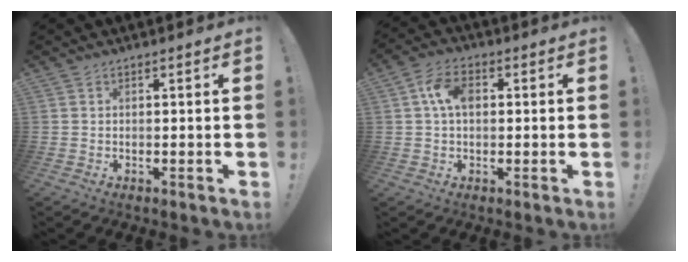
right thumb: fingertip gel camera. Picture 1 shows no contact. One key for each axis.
{"total": 7.6, "fx": 1.2, "fy": 5.0, "fz": 5.6, "tx": -0.098, "ty": 0.011, "tz": 0.021}